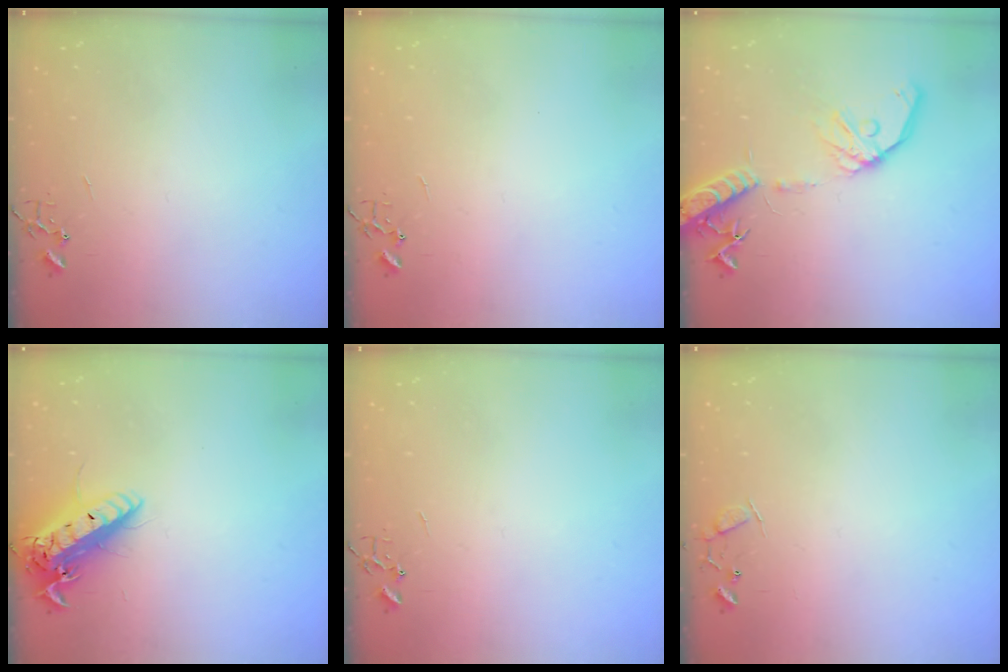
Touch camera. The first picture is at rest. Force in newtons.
{"total": 0.0}
{"total": 16.3, "press": 16.0, "slide": 3.2}
{"total": 17.4, "press": 16.9, "slide": 4.1}
{"total": 0.0}
{"total": 7.7, "press": 7.6, "slide": 0.5}